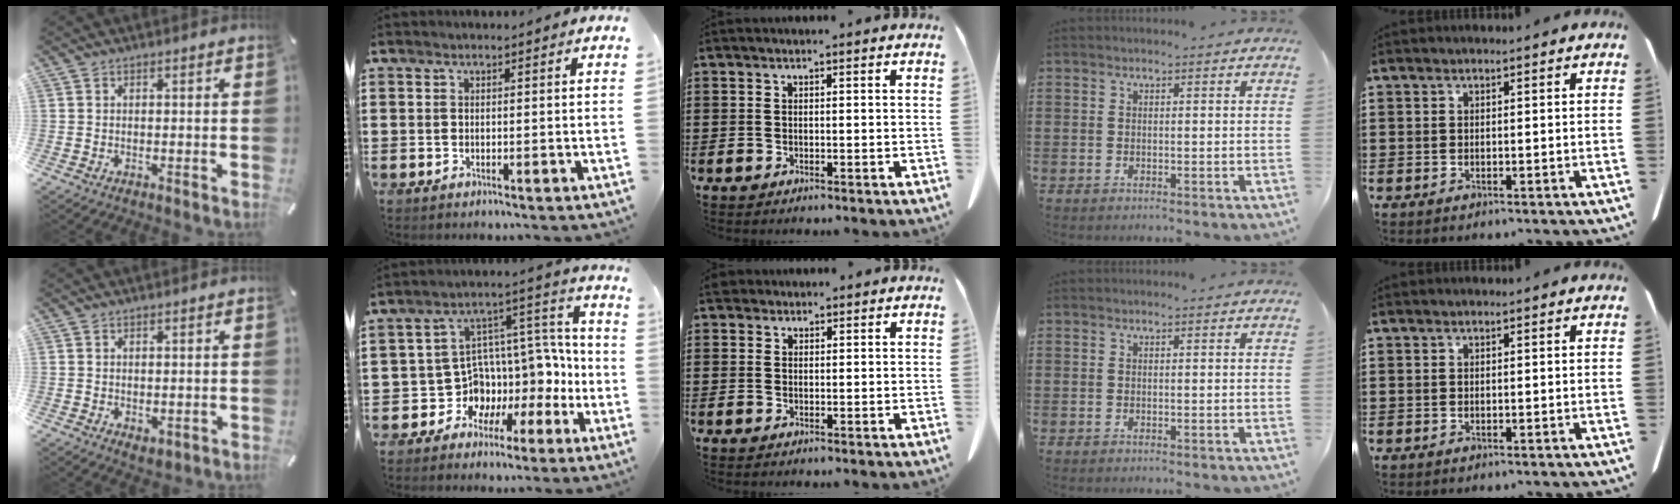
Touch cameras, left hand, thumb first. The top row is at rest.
{"thumb": {"total": 1.3, "force": [0.0, 1.1, 0.7], "torque": [-0.013, 0.004, 0.002]}, "index": {"total": 6.9, "force": [-0.7, 6.2, 3.0], "torque": [-0.075, -0.035, -0.008]}, "middle": {"total": 1.7, "force": [1.3, 1.0, 0.6], "torque": [-0.018, 0.006, 0.026]}}